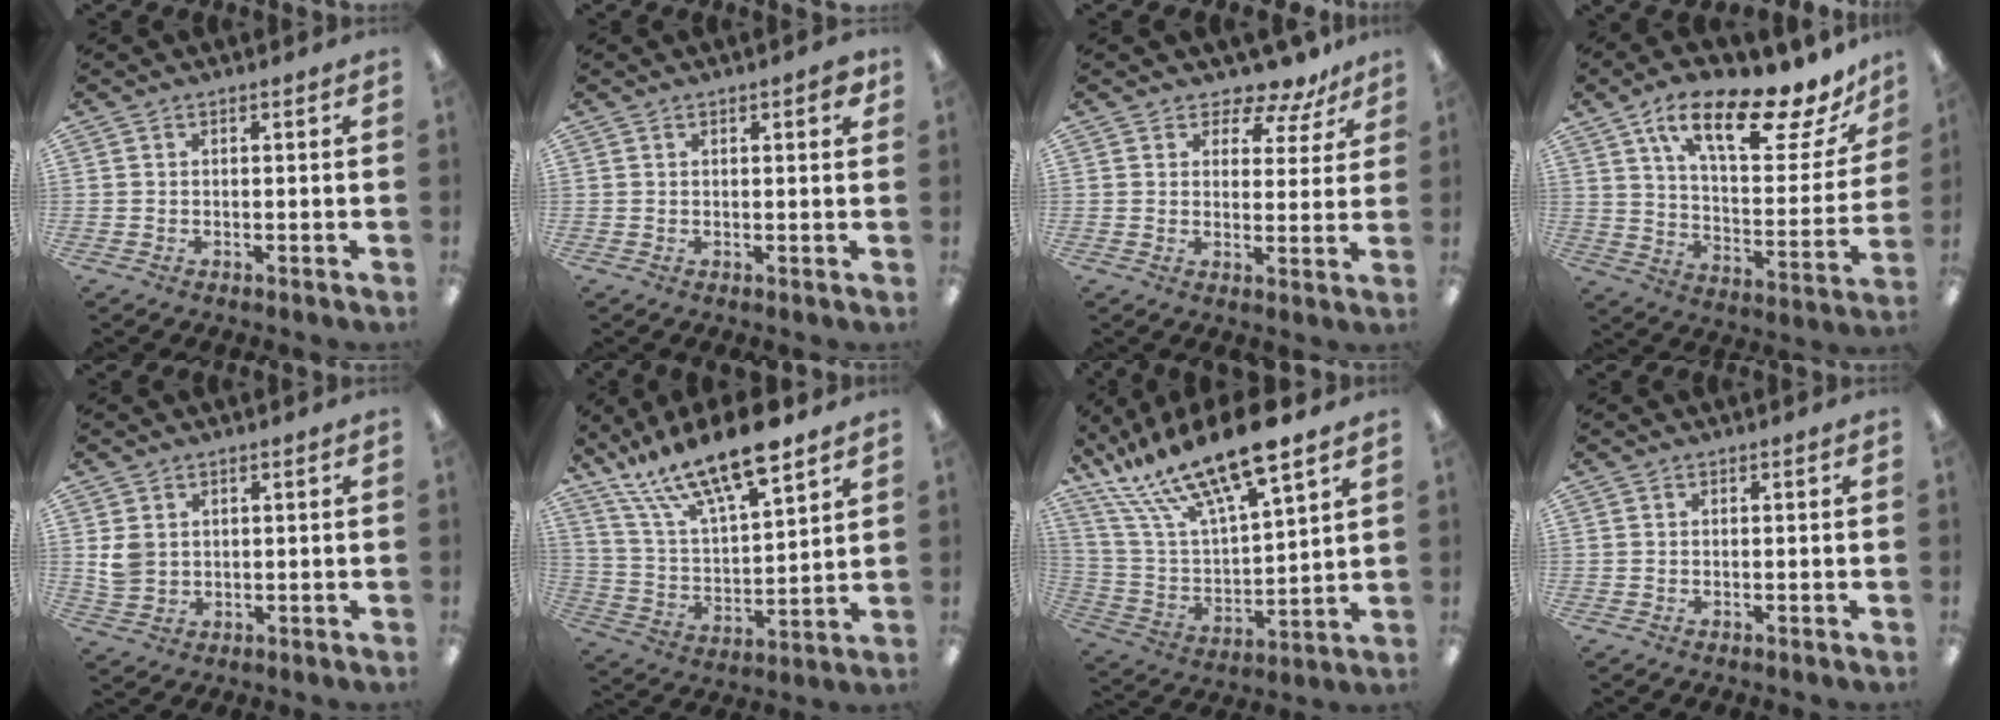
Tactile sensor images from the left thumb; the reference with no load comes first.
{"total": 2.6, "force": [1.4, 0.8, 2.0], "torque": [-0.017, -0.006, 0.017]}
{"total": 5.9, "force": [5.2, 2.4, 1.5], "torque": [-0.013, -0.046, 0.089]}
{"total": 20.1, "force": [13.1, 6.5, 13.8], "torque": [-0.220, -0.076, 0.214]}
{"total": 4.2, "force": [1.4, 3.5, 1.8], "torque": [-0.032, 0.002, 0.029]}
{"total": 18.2, "force": [14.5, 4.9, 10.0], "torque": [-0.193, -0.089, 0.253]}
{"total": 19.5, "force": [16.0, 3.7, 10.5], "torque": [-0.225, -0.111, 0.279]}
{"total": 0.0}